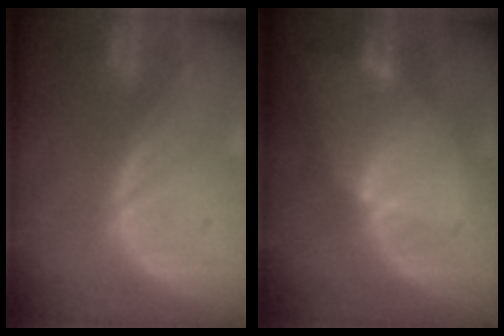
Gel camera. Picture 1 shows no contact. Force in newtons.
{"total": 6.6, "press": 5.8, "slide": 3.2}